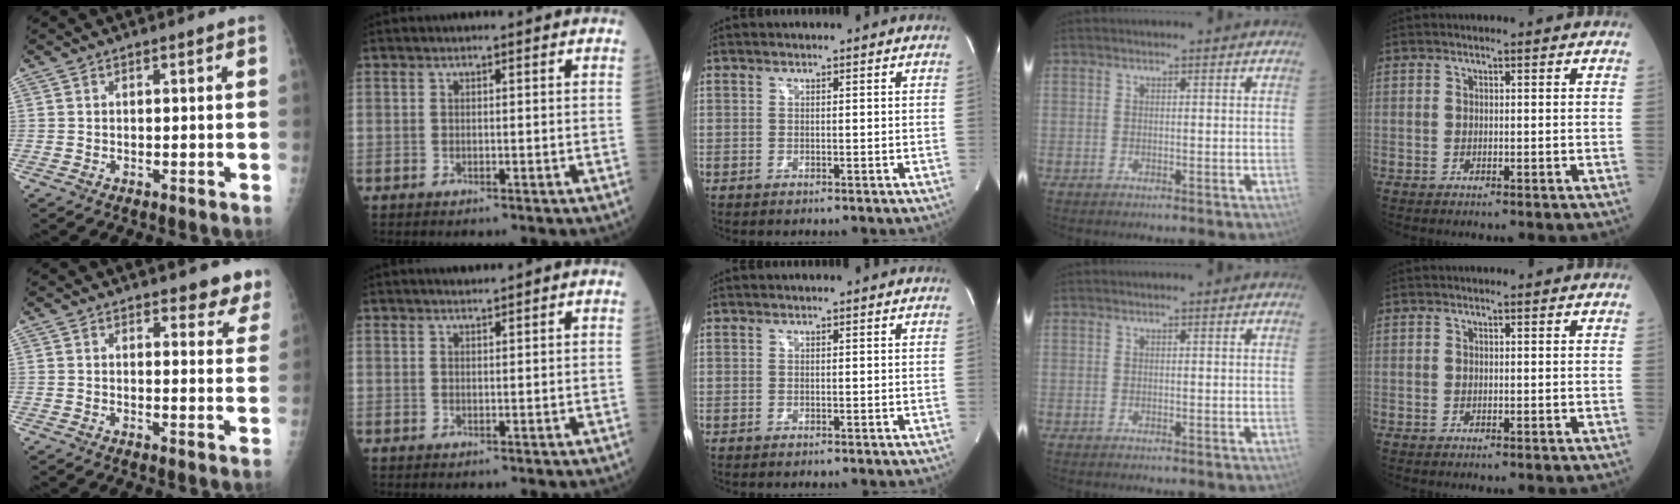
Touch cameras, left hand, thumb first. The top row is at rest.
{"thumb": {"total": 6.3, "force": [5.6, 2.3, 1.8], "torque": [0.018, -0.031, 0.049]}, "index": {"total": 0.8, "force": [0.6, 0.0, 0.4], "torque": [-0.006, 0.007, 0.014]}}